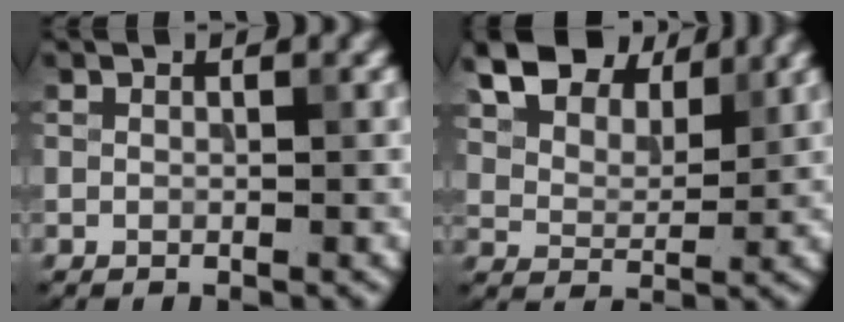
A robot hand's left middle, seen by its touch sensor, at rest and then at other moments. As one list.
[{"total": 7.9, "force": [5.8, 3.7, 3.7], "torque": [-0.082, 0.009, 0.097]}]